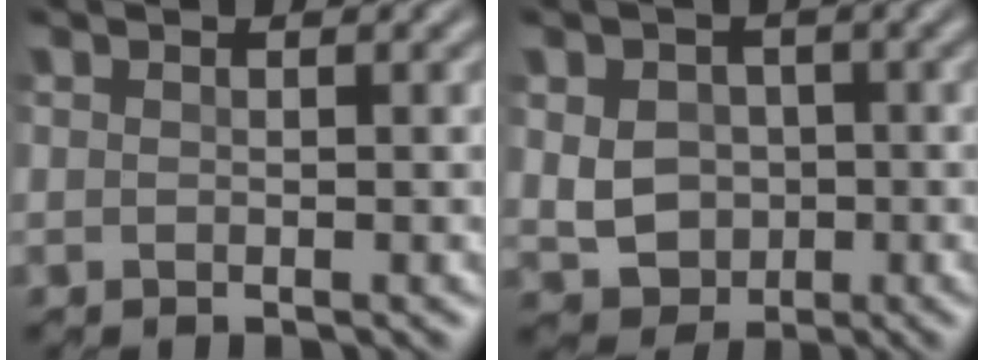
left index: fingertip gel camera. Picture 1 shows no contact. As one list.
[{"total": 5.4, "force": [-0.4, 4.5, 2.9], "torque": [-0.048, 0.000, -0.016]}]